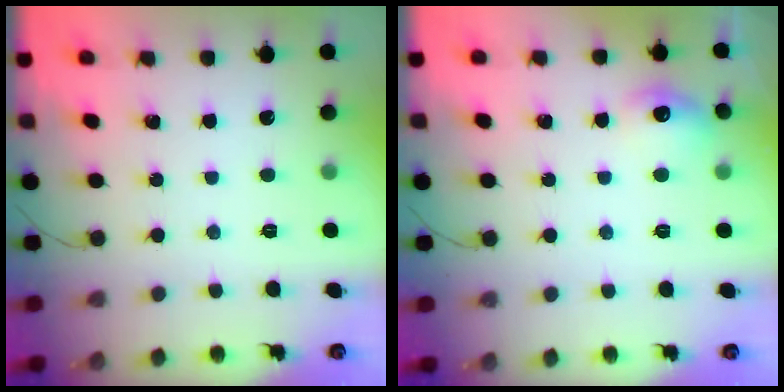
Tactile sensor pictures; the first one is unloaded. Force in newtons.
{"total": 8.5, "press": 8.5, "slide": 0.5}